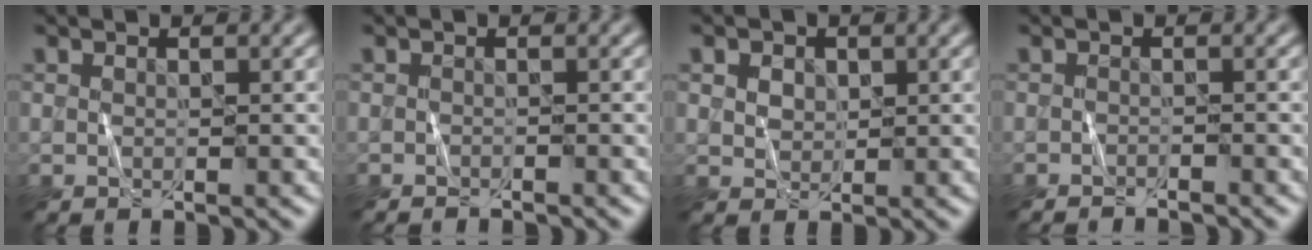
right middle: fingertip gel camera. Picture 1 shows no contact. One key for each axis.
{"total": 1.1, "fx": -1.0, "fy": 0.0, "fz": 0.2, "tx": 0.000, "ty": -0.001, "tz": -0.015}
{"total": 2.7, "fx": 1.5, "fy": 1.9, "fz": 1.2, "tx": -0.031, "ty": 0.008, "tz": 0.026}
{"total": 1.6, "fx": -1.6, "fy": 0.1, "fz": 0.4, "tx": -0.001, "ty": -0.001, "tz": -0.023}